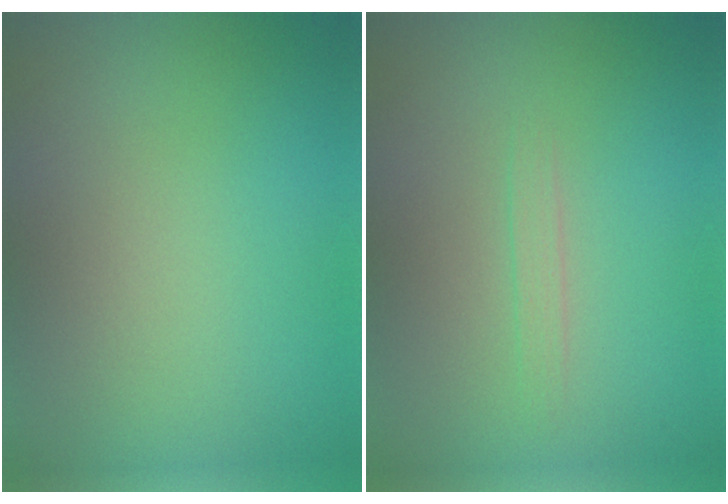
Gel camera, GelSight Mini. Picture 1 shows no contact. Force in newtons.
{"total": 0.9, "press": 0.8, "slide": 0.1}